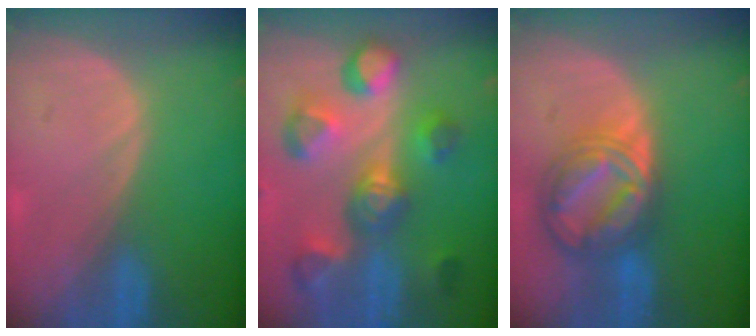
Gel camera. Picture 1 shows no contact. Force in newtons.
{"total": 11.0, "press": 9.9, "slide": 4.7}
{"total": 9.0, "press": 9.0, "slide": 0.7}